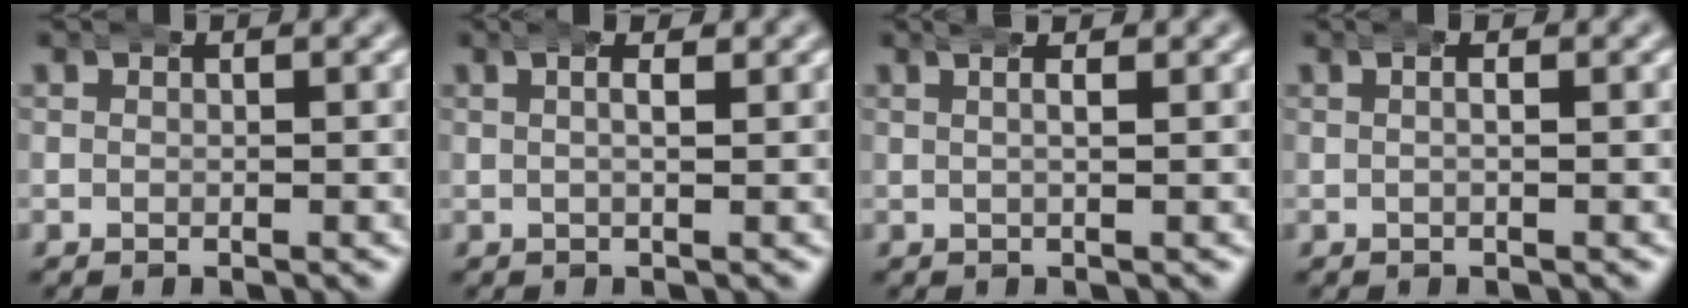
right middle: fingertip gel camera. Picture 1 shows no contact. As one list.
[{"total": 2.4, "force": [1.1, 0.7, 2.0], "torque": [-0.016, 0.018, 0.004]}, {"total": 2.7, "force": [1.5, 1.0, 2.1], "torque": [-0.017, 0.020, 0.008]}, {"total": 1.2, "force": [0.3, 0.2, 1.1], "torque": [-0.010, 0.011, -0.003]}]